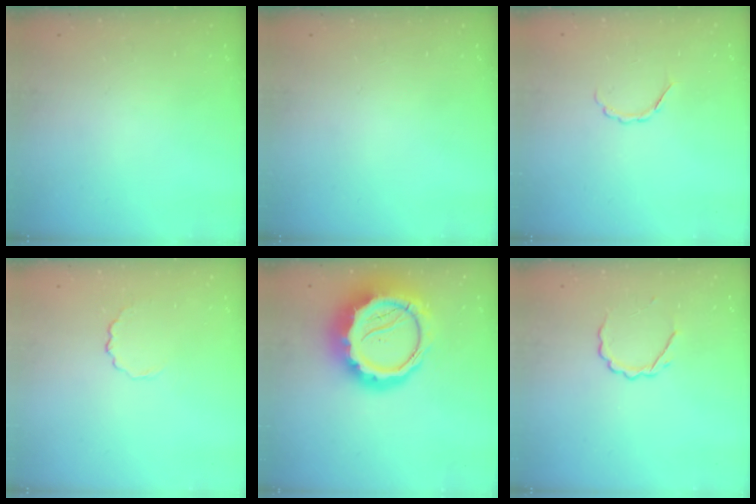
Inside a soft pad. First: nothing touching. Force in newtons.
{"total": 0.0}
{"total": 3.6, "press": 3.6, "slide": 0.7}
{"total": 2.8, "press": 2.5, "slide": 1.1}
{"total": 18.5, "press": 18.2, "slide": 3.7}
{"total": 4.7, "press": 4.6, "slide": 0.8}